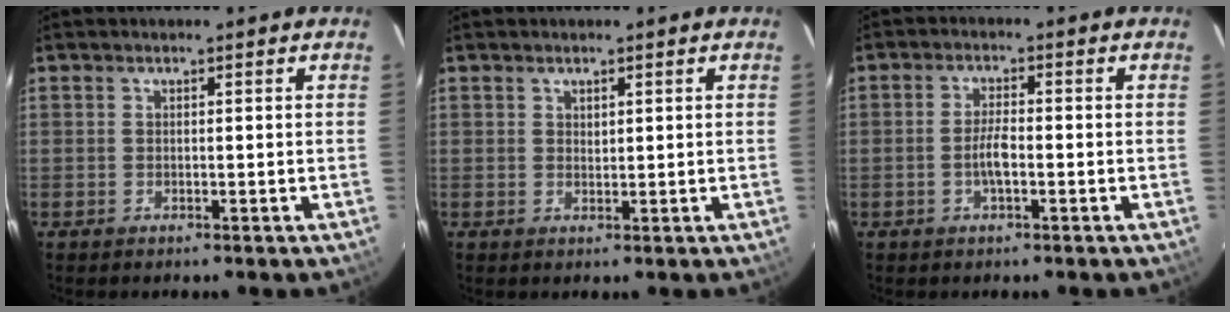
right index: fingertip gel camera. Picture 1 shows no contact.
{"total": 0.9, "force": [0.7, 0.5, 0.4], "torque": [-0.005, 0.003, 0.012]}
{"total": 3.5, "force": [-1.1, 0.9, 3.2], "torque": [-0.064, 0.004, -0.021]}